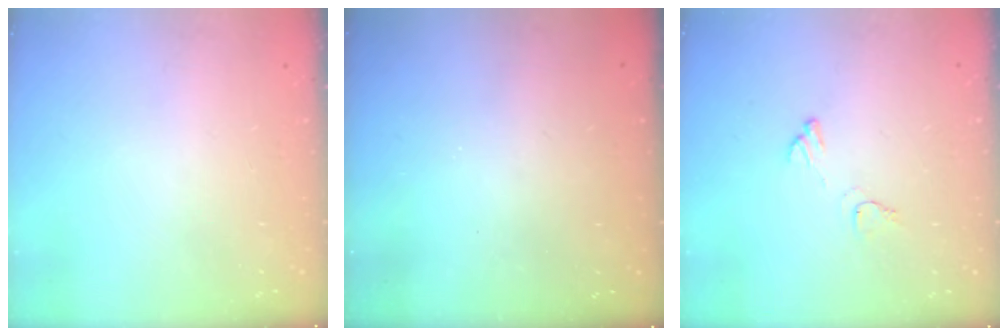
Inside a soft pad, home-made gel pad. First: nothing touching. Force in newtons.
{"total": 3.0, "press": 3.0, "slide": 0.1}
{"total": 5.7, "press": 5.7, "slide": 0.4}